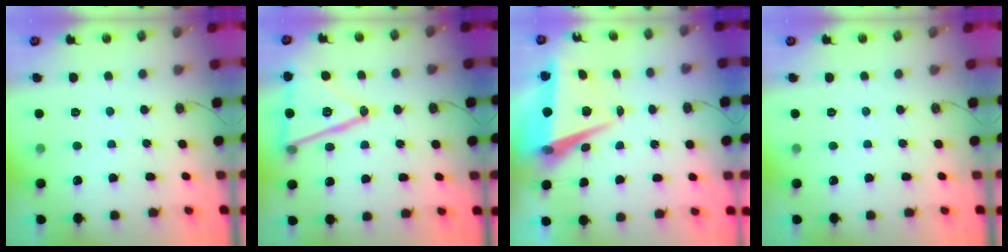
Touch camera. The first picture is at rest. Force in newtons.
{"total": 19.0, "press": 18.7, "slide": 3.4}
{"total": 9.2, "press": 8.2, "slide": 4.2}
{"total": 0.0}